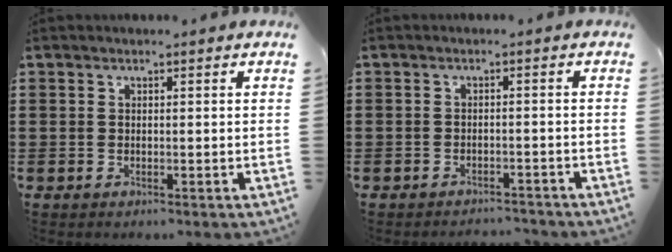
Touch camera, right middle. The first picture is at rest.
{"total": 1.9, "force": [-1.9, 0.2, -0.2], "torque": [-0.004, -0.001, -0.043]}